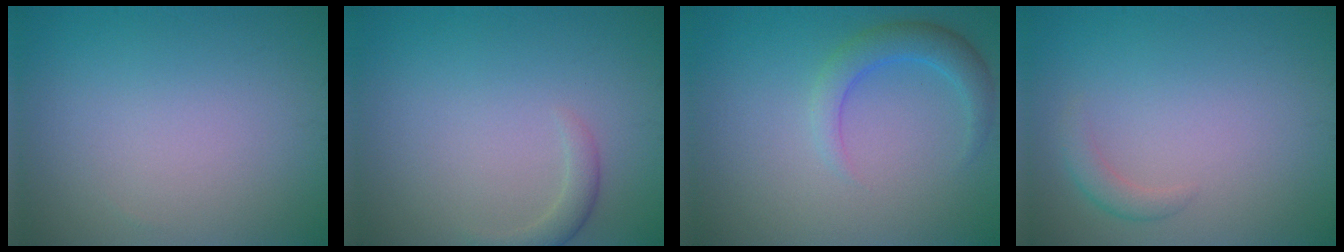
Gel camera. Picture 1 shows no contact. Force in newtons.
{"total": 1.5, "press": 1.5, "slide": 0.1}
{"total": 2.9, "press": 2.9, "slide": 0.1}
{"total": 1.4, "press": 1.4, "slide": 0.1}